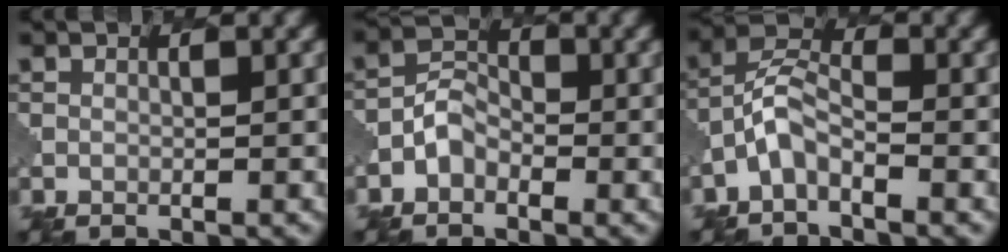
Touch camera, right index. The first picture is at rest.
{"total": 2.1, "force": [-1.0, 1.6, 0.8], "torque": [-0.013, 0.010, -0.026]}
{"total": 2.9, "force": [-1.7, 1.2, 1.9], "torque": [-0.040, 0.012, -0.042]}